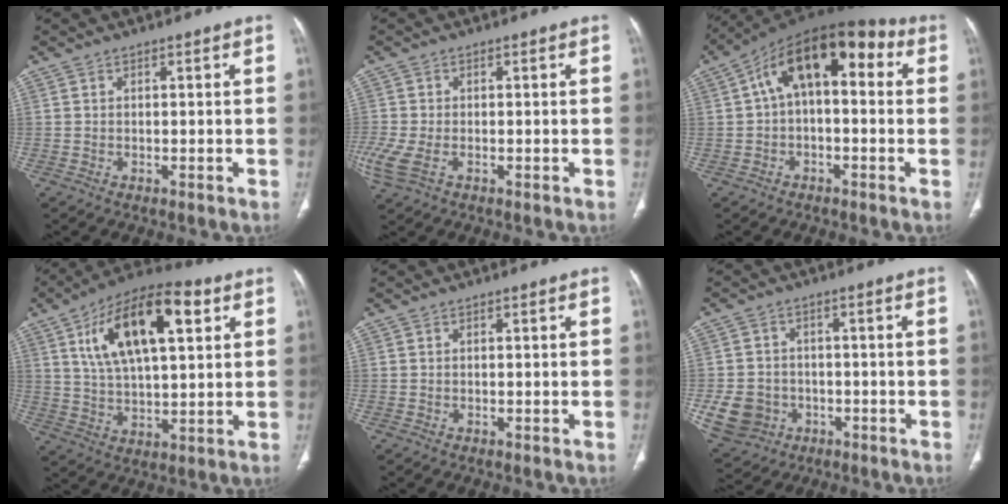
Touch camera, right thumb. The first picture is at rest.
{"total": 5.5, "force": [-1.8, 3.0, 4.2], "torque": [-0.121, -0.003, -0.032]}
{"total": 15.0, "force": [3.1, 7.7, 12.5], "torque": [-0.166, 0.047, 0.036]}
{"total": 19.6, "force": [7.2, 8.3, 16.2], "torque": [-0.260, 0.001, 0.120]}
{"total": 0.0}
{"total": 9.2, "force": [-2.6, 8.1, 3.5], "torque": [-0.065, 0.017, -0.032]}